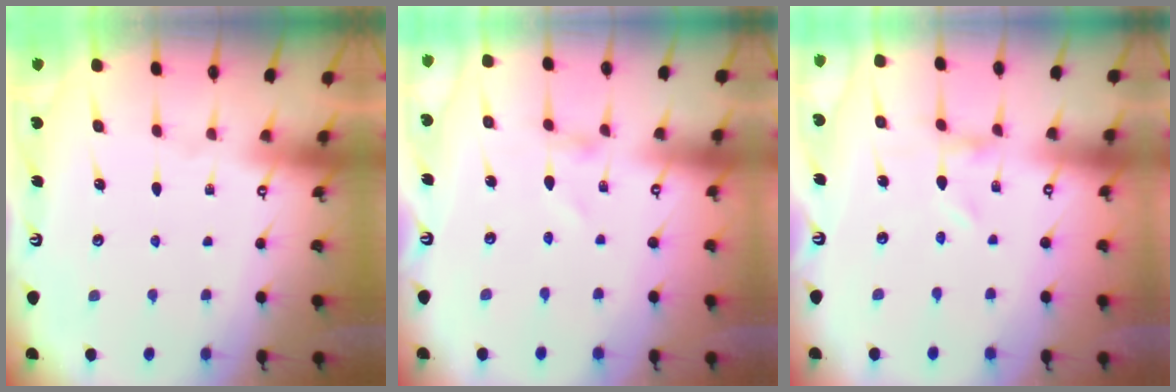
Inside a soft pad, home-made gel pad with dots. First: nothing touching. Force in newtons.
{"total": 0.8, "press": 0.8, "slide": 0.1}
{"total": 0.0}